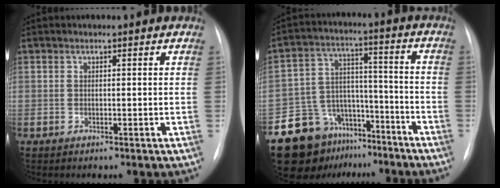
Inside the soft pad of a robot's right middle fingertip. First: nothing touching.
{"total": 13.9, "force": [-9.9, 9.1, 3.6], "torque": [-0.058, 0.071, -0.156]}